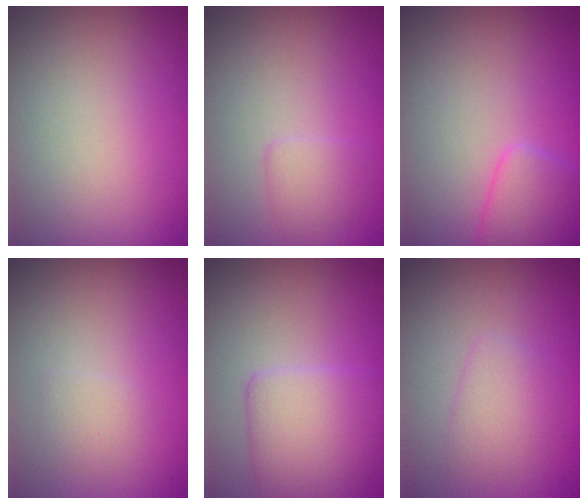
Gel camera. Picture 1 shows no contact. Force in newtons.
{"total": 1.4, "press": 1.4, "slide": 0.1}
{"total": 2.6, "press": 2.6, "slide": 0.2}
{"total": 1.1, "press": 1.1, "slide": 0.1}
{"total": 4.6, "press": 4.6, "slide": 0.4}
{"total": 2.1, "press": 2.1, "slide": 0.1}